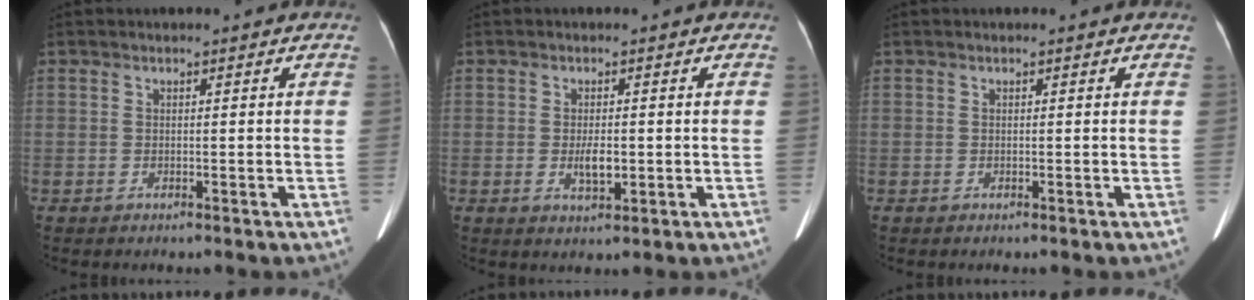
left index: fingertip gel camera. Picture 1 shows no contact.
{"total": 2.3, "force": [-0.6, 0.8, 2.1], "torque": [-0.034, -0.010, -0.002]}
{"total": 0.0}